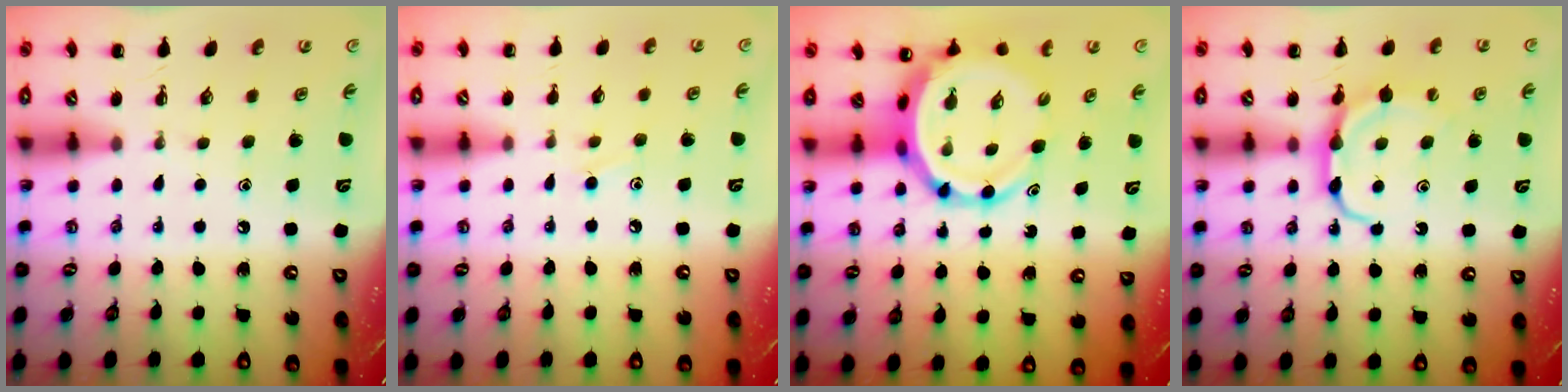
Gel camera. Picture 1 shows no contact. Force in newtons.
{"total": 6.5, "press": 6.1, "slide": 2.3}
{"total": 8.4, "press": 8.0, "slide": 2.7}
{"total": 7.9, "press": 7.8, "slide": 1.0}